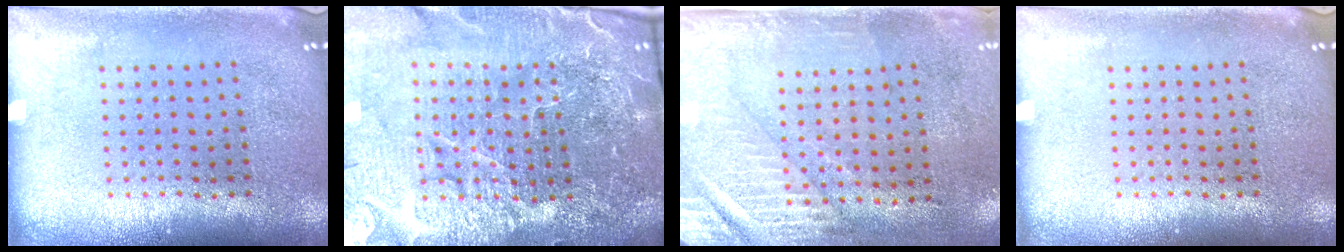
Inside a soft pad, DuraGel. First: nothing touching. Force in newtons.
{"total": 6.7, "press": 5.8, "slide": 3.3}
{"total": 3.0, "press": 2.5, "slide": 1.6}
{"total": 0.0}